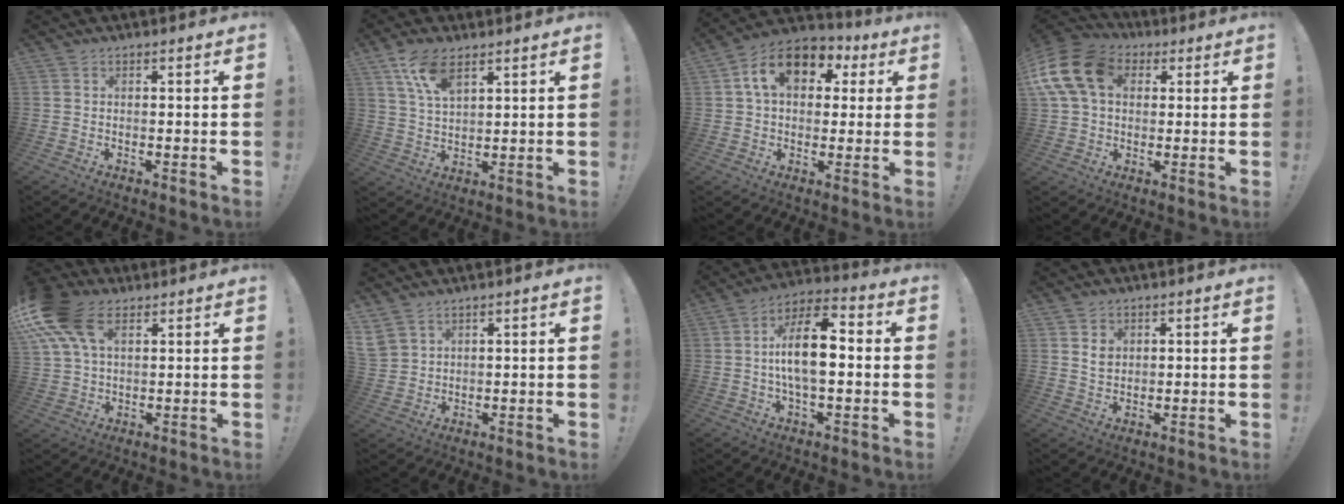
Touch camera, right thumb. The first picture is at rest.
{"total": 9.4, "force": [5.8, 3.9, 6.3], "torque": [-0.107, -0.023, 0.106]}
{"total": 15.0, "force": [5.0, 10.2, 9.7], "torque": [-0.148, -0.002, 0.093]}
{"total": 16.8, "force": [4.3, 12.2, 10.8], "torque": [-0.206, -0.002, 0.083]}
{"total": 16.3, "force": [7.4, 9.8, 10.8], "torque": [-0.224, -0.027, 0.138]}
{"total": 5.1, "force": [3.6, 3.1, 1.6], "torque": [-0.032, -0.014, 0.075]}
{"total": 13.9, "force": [-0.3, 6.2, 12.5], "torque": [-0.217, 0.006, -0.014]}
{"total": 4.0, "force": [1.6, 3.3, 1.7], "torque": [-0.012, -0.005, 0.025]}